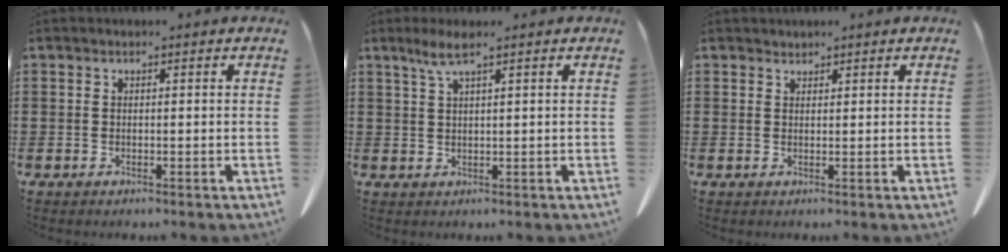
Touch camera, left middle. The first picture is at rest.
{"total": 3.1, "force": [1.9, 0.1, 2.4], "torque": [-0.053, 0.001, 0.033]}
{"total": 1.0, "force": [0.9, 0.2, -0.1], "torque": [-0.002, -0.001, 0.019]}